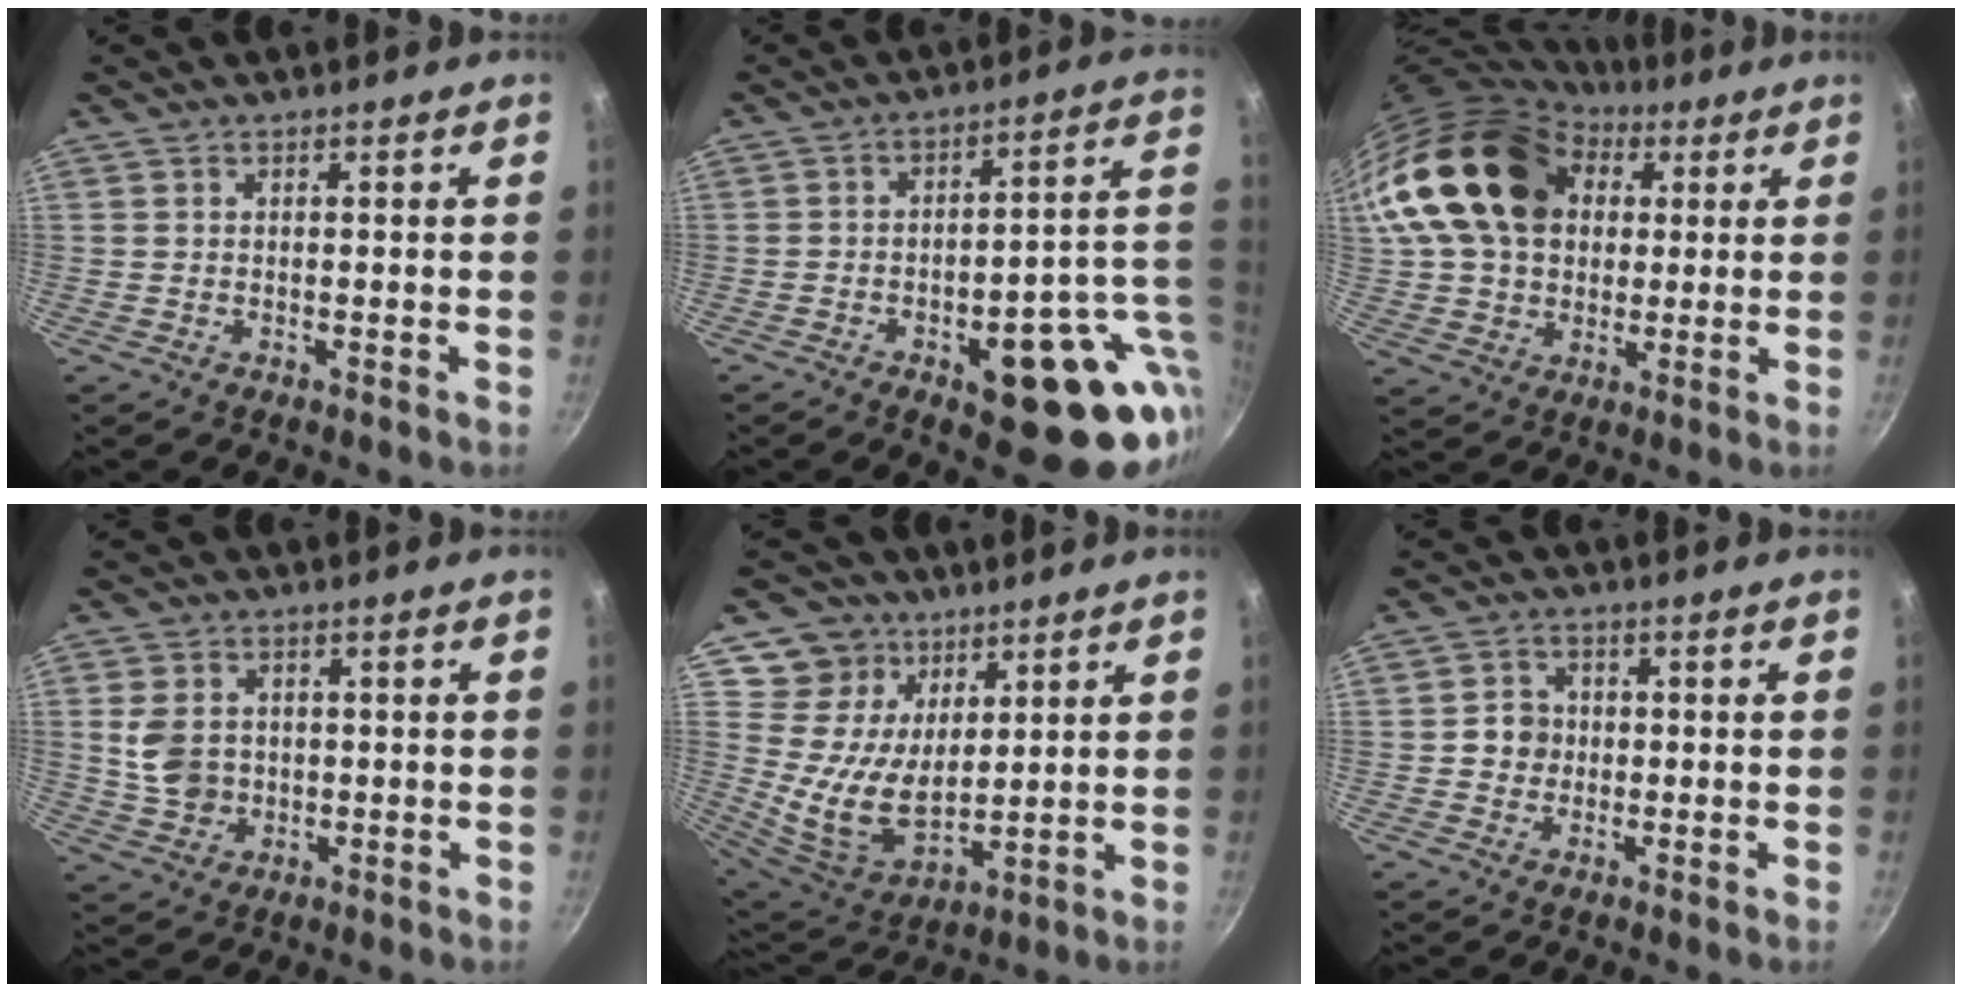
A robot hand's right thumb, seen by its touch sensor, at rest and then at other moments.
{"total": 20.2, "force": [-4.7, 8.0, 17.9], "torque": [-0.171, 0.019, -0.054]}
{"total": 21.5, "force": [6.6, 15.7, 13.1], "torque": [-0.208, 0.012, 0.114]}
{"total": 7.1, "force": [0.5, 5.9, 4.0], "torque": [-0.059, -0.002, 0.013]}
{"total": 13.1, "force": [6.6, 10.0, 5.2], "torque": [-0.069, -0.052, 0.129]}
{"total": 4.1, "force": [-0.3, 3.8, 1.4], "torque": [0.003, 0.009, -0.011]}